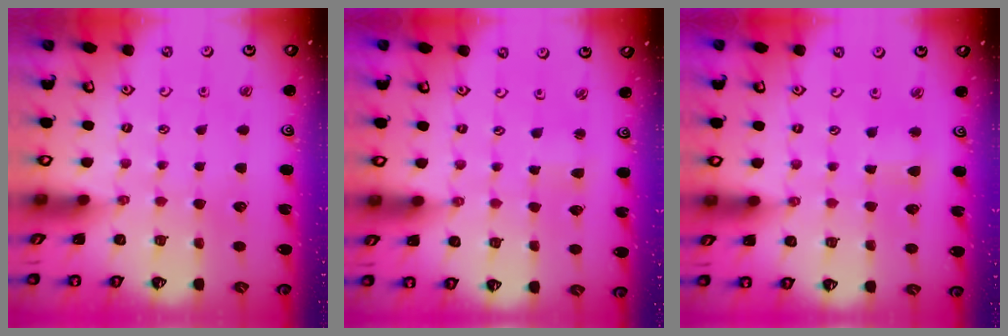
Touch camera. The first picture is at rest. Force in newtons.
{"total": 2.7, "press": 2.7, "slide": 0.2}
{"total": 2.2, "press": 2.2, "slide": 0.2}